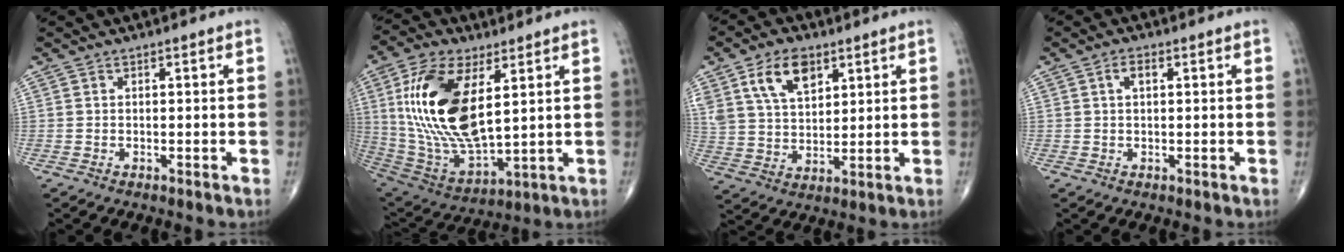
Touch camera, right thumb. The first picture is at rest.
{"total": 21.3, "force": [5.4, 9.9, 18.0], "torque": [-0.356, -0.026, 0.110]}
{"total": 11.3, "force": [5.7, 6.6, 7.2], "torque": [-0.114, -0.020, 0.113]}
{"total": 2.2, "force": [0.7, 1.1, 1.8], "torque": [-0.034, 0.007, 0.014]}